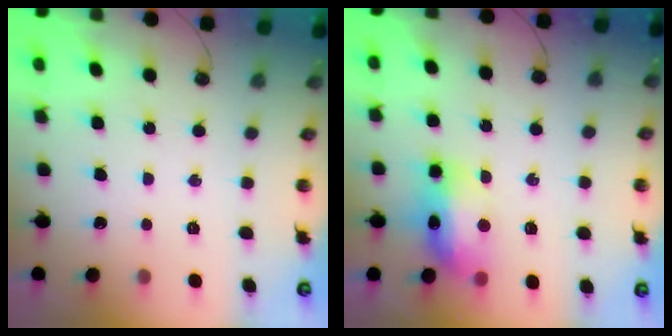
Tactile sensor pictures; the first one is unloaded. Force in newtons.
{"total": 13.3, "press": 13.3, "slide": 1.2}